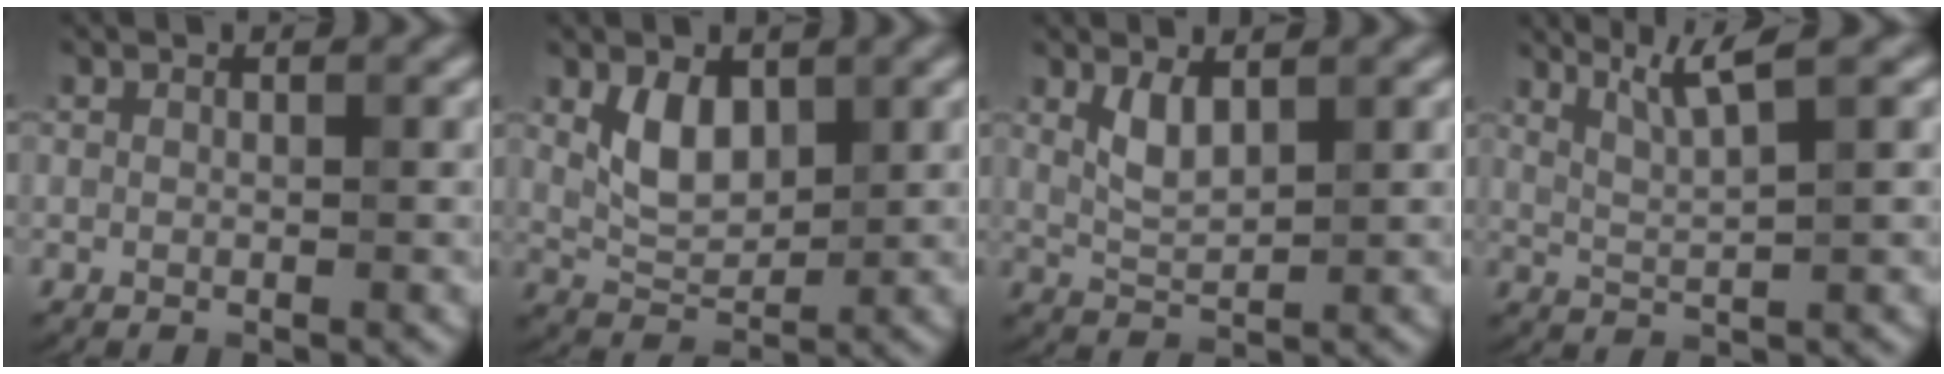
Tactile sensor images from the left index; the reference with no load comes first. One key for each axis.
{"total": 3.5, "fx": 1.2, "fy": 2.1, "fz": 2.5, "tx": -0.053, "ty": -0.007, "tz": 0.027}
{"total": 2.3, "fx": 1.0, "fy": 0.8, "fz": 1.9, "tx": -0.045, "ty": -0.007, "tz": 0.023}
{"total": 3.5, "fx": 2.2, "fy": 0.4, "fz": 2.7, "tx": -0.050, "ty": 0.004, "tz": 0.045}